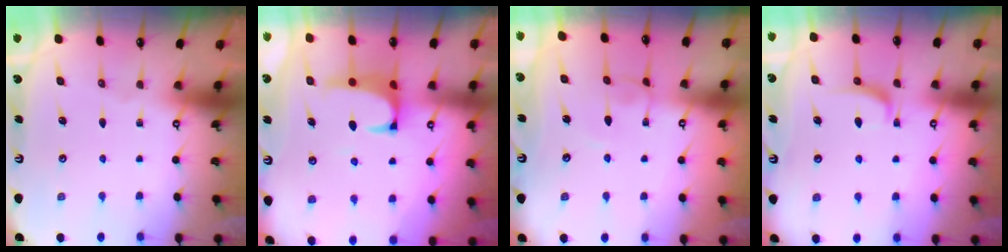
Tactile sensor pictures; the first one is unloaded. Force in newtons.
{"total": 1.6, "press": 1.3, "slide": 0.9}
{"total": 2.1, "press": 2.1, "slide": 0.1}
{"total": 3.0, "press": 2.8, "slide": 1.0}